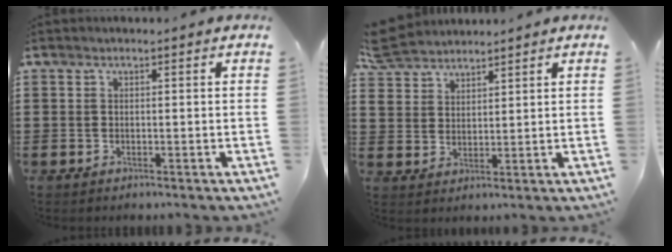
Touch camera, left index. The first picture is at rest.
{"total": 5.2, "force": [4.7, 2.2, 0.5], "torque": [-0.033, -0.007, 0.089]}